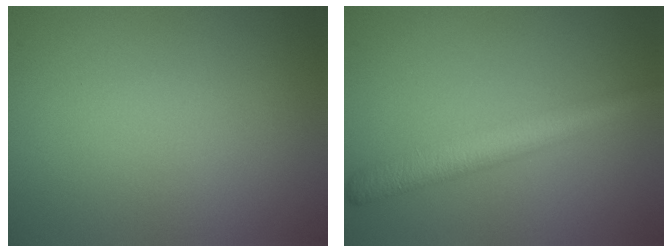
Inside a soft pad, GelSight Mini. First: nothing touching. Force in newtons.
{"total": 4.2, "press": 4.2, "slide": 0.1}